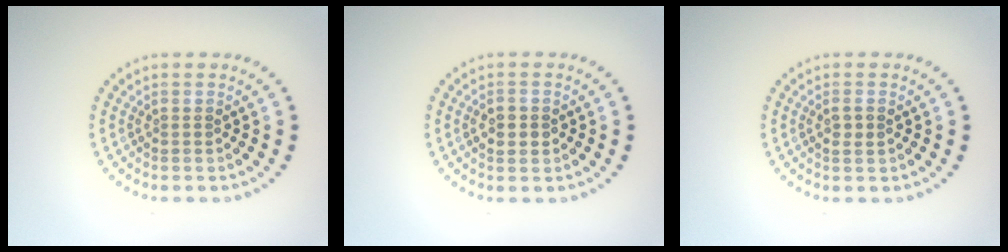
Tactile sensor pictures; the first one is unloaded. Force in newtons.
{"total": 2.3, "press": 2.3, "slide": 0.1}
{"total": 1.1, "press": 1.1, "slide": 0.3}